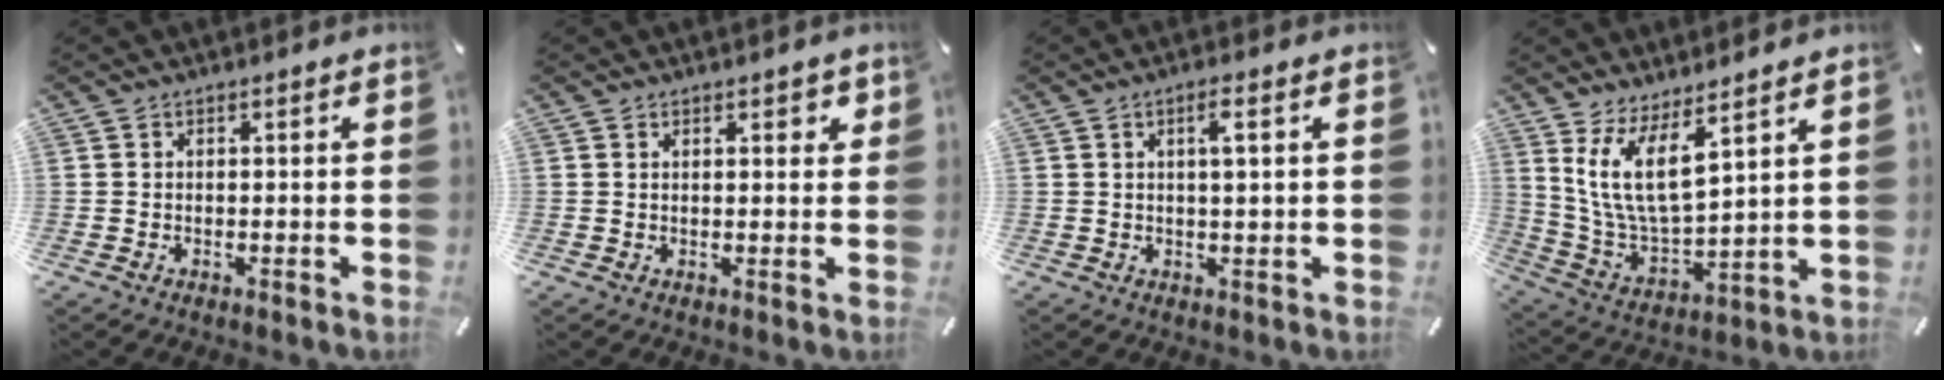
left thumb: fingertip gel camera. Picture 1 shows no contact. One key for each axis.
{"total": 2.1, "fx": 1.3, "fy": 0.9, "fz": 1.3, "tx": -0.010, "ty": -0.004, "tz": 0.019}
{"total": 3.3, "fx": 1.1, "fy": 0.4, "fz": 3.1, "tx": -0.065, "ty": 0.002, "tz": 0.017}
{"total": 12.5, "fx": 7.2, "fy": 4.8, "fz": 9.0, "tx": -0.210, "ty": -0.039, "tz": 0.132}